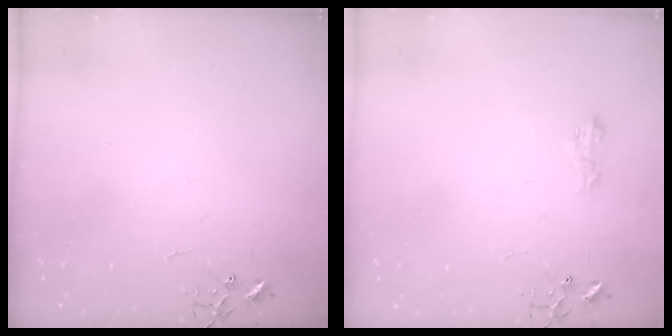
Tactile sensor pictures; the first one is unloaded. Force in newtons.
{"total": 5.9, "press": 5.9, "slide": 0.8}